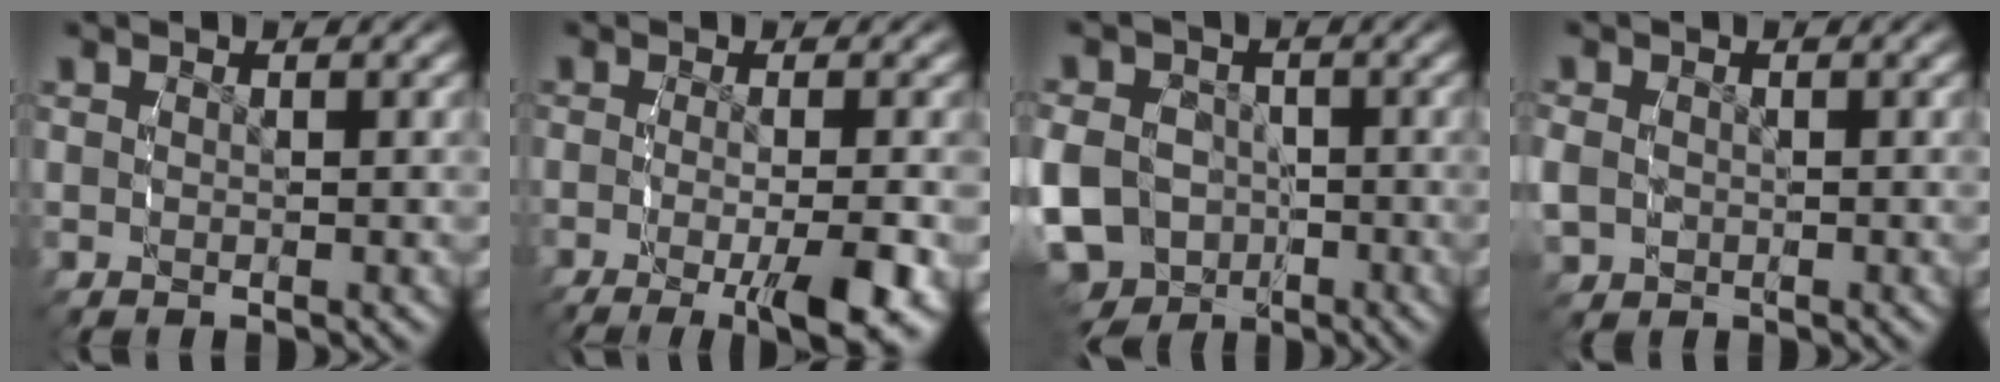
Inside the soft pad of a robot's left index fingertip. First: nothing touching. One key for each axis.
{"total": 5.1, "fx": -3.0, "fy": 0.7, "fz": 4.0, "tx": -0.066, "ty": -0.016, "tz": -0.046}
{"total": 10.6, "fx": -4.4, "fy": 9.3, "fz": 2.7, "tx": -0.071, "ty": -0.052, "tz": -0.068}
{"total": 2.4, "fx": -0.8, "fy": 2.2, "fz": 0.6, "tx": -0.027, "ty": -0.013, "tz": -0.008}